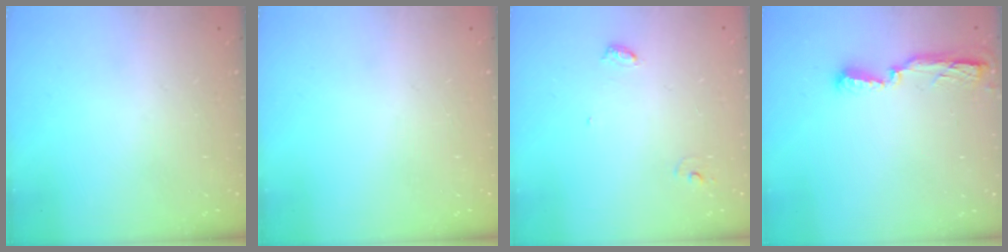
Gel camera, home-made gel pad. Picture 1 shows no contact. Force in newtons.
{"total": 0.0}
{"total": 4.0, "press": 4.0, "slide": 0.3}
{"total": 9.5, "press": 7.8, "slide": 5.5}